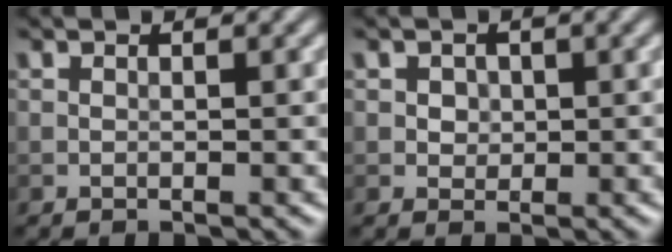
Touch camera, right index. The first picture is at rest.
{"total": 1.3, "force": [0.3, 1.2, 0.5], "torque": [-0.006, 0.000, 0.008]}